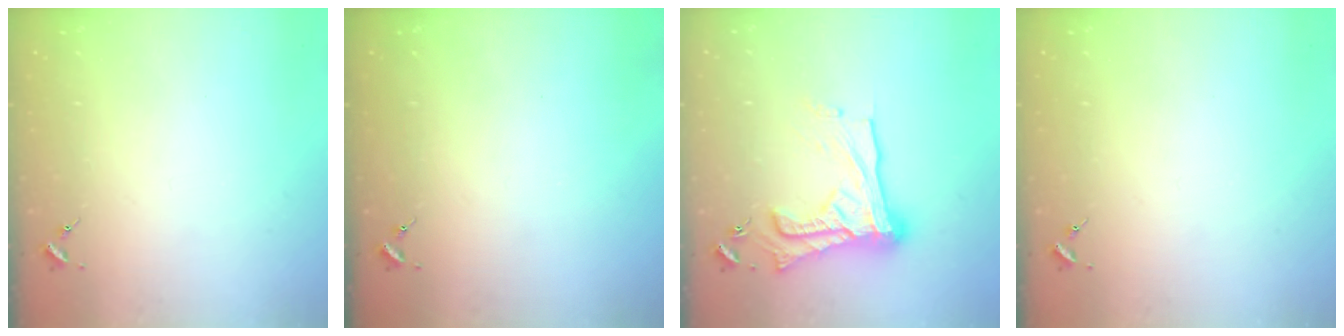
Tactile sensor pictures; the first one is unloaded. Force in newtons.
{"total": 0.0}
{"total": 20.7, "press": 20.6, "slide": 2.0}
{"total": 0.0}